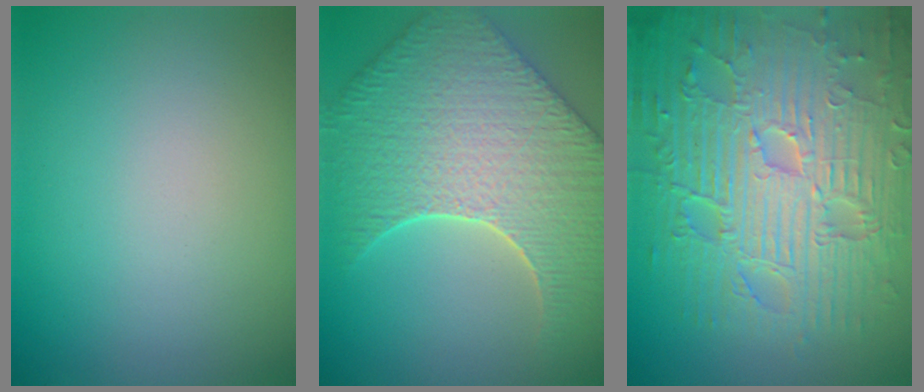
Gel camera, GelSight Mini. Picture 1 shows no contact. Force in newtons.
{"total": 8.5, "press": 7.2, "slide": 4.6}
{"total": 11.7, "press": 7.6, "slide": 8.8}